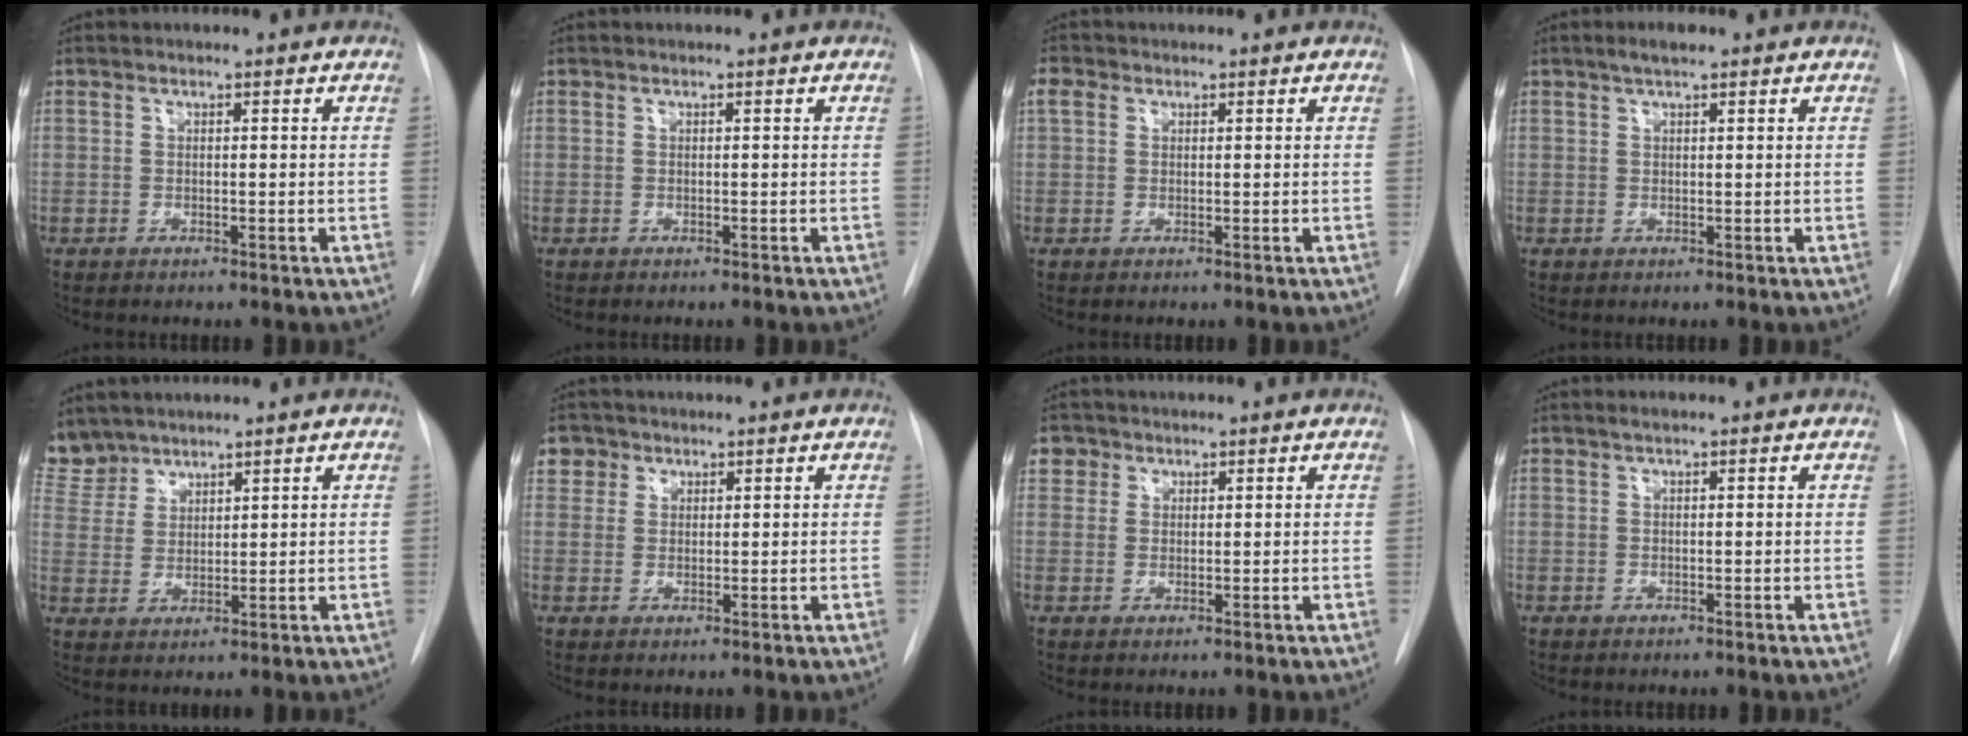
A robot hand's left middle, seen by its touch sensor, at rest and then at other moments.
{"total": 0.0}
{"total": 1.9, "force": [0.8, 1.5, 0.8], "torque": [-0.020, 0.014, 0.014]}
{"total": 2.2, "force": [1.5, 0.5, 1.5], "torque": [-0.031, 0.008, 0.026]}
{"total": 7.2, "force": [6.5, 3.2, 0.2], "torque": [-0.007, 0.006, 0.139]}
{"total": 3.4, "force": [1.9, 2.8, 0.1], "torque": [0.008, 0.008, 0.031]}
{"total": 2.7, "force": [1.4, 2.3, 0.1], "torque": [0.010, 0.007, 0.020]}
{"total": 0.7, "force": [0.5, 0.1, 0.4], "torque": [-0.010, 0.004, 0.010]}